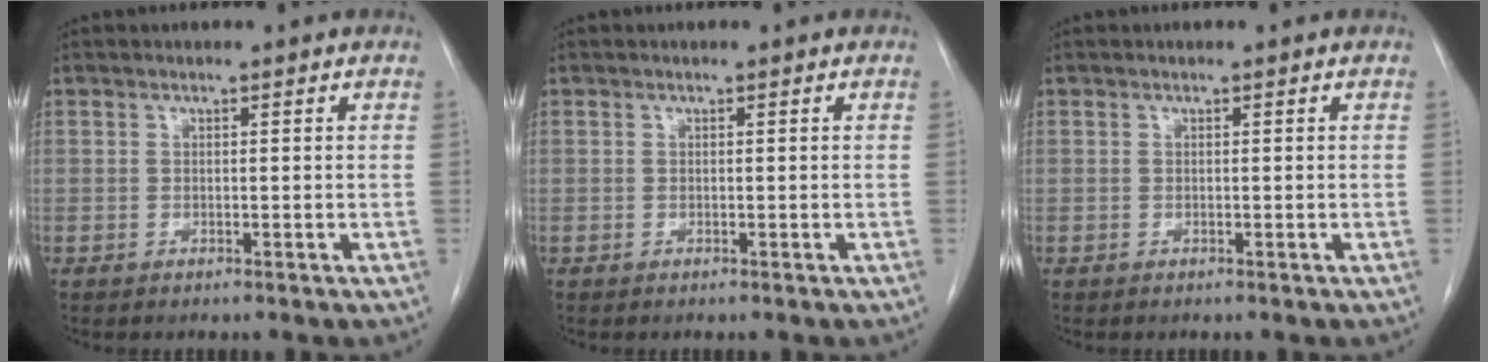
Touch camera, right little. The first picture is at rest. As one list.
[{"total": 0.0}, {"total": 0.0}]